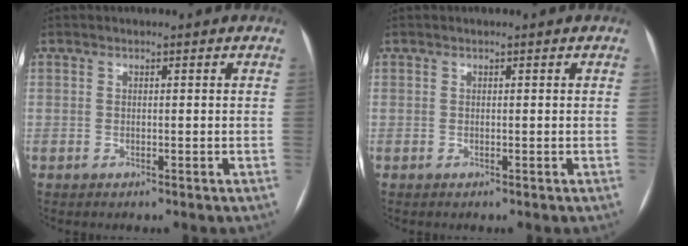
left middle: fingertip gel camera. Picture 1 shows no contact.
{"total": 0.0}